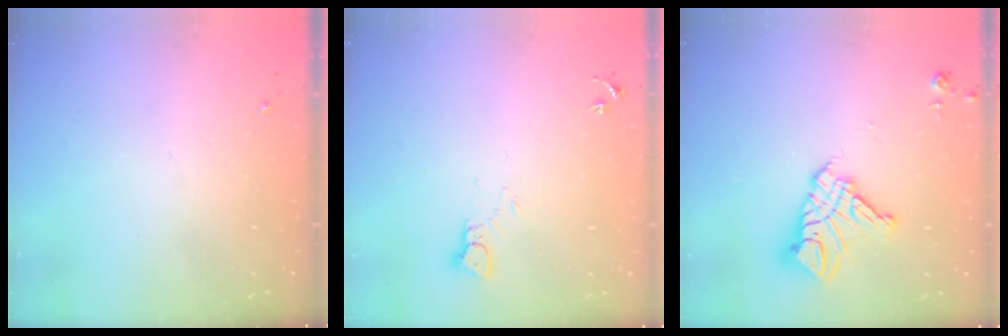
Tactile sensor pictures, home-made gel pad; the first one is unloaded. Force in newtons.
{"total": 2.6, "press": 2.6, "slide": 0.1}
{"total": 14.0, "press": 13.9, "slide": 1.5}